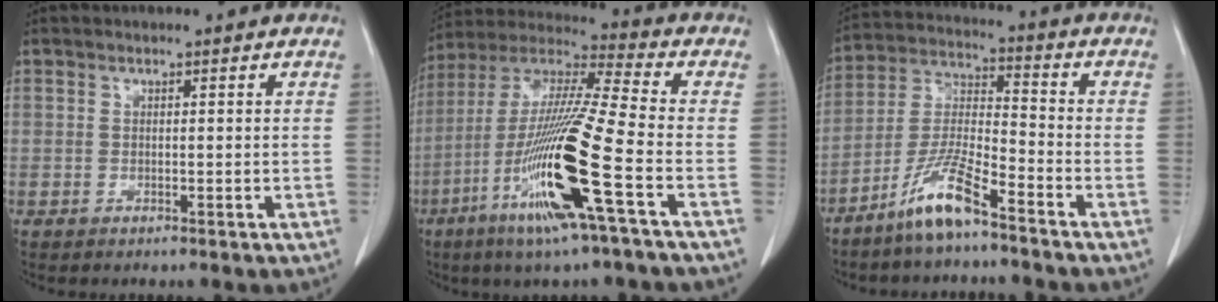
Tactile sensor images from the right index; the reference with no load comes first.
{"total": 19.2, "force": [-7.1, -0.5, 17.9], "torque": [-0.378, -0.030, -0.145]}
{"total": 9.5, "force": [-6.8, 0.9, 6.6], "torque": [-0.147, -0.015, -0.138]}